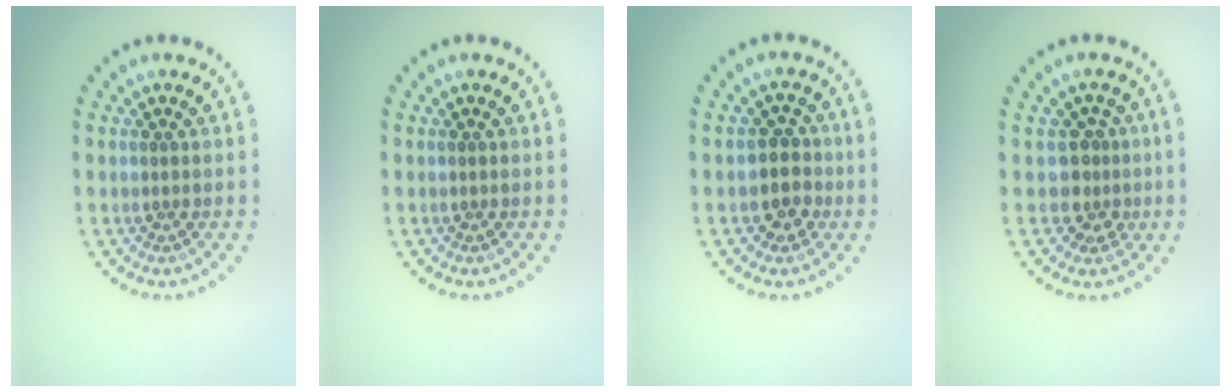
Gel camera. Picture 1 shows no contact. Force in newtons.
{"total": 0.0}
{"total": 2.4, "press": 2.3, "slide": 0.9}
{"total": 2.4, "press": 1.8, "slide": 1.7}